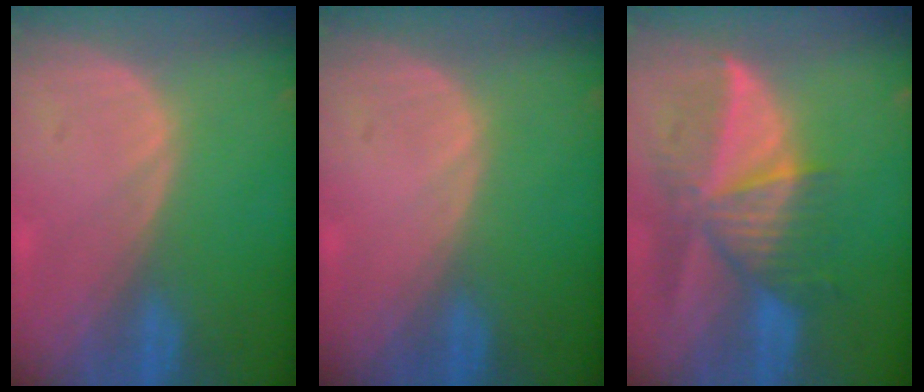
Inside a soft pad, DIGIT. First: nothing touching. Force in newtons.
{"total": 0.0}
{"total": 9.6, "press": 8.6, "slide": 4.3}